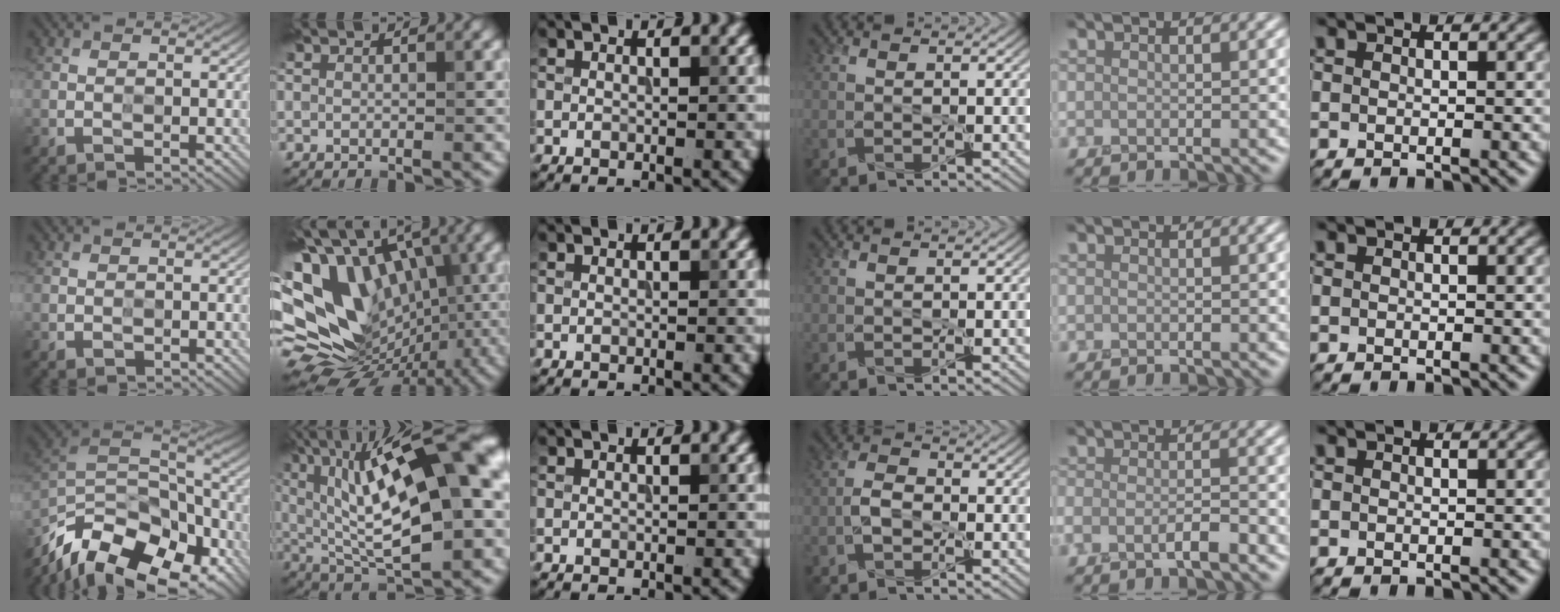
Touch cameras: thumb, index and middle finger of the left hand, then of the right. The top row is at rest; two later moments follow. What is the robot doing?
{"motion": "peel", "object": "sticker"}